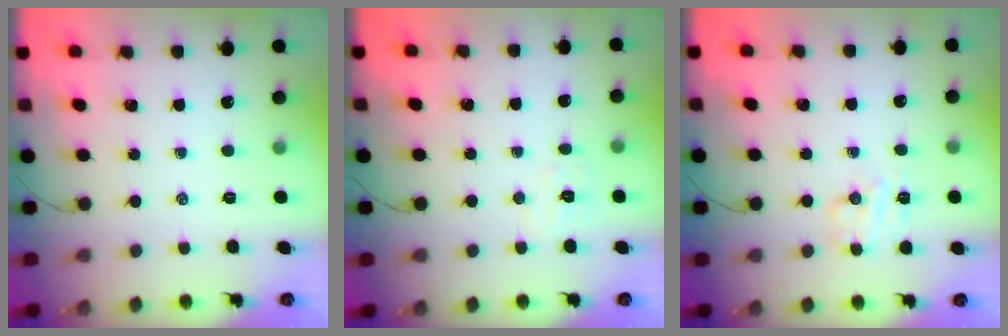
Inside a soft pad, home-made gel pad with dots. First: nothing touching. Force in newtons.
{"total": 4.6, "press": 4.5, "slide": 1.0}
{"total": 5.3, "press": 5.2, "slide": 1.2}